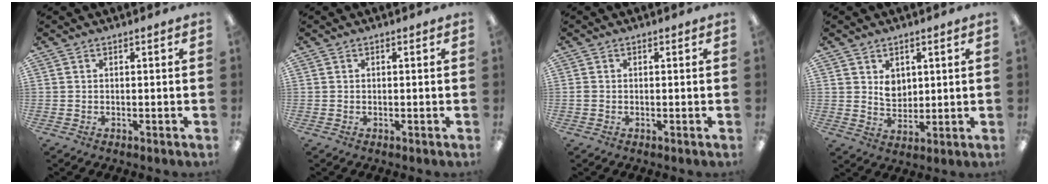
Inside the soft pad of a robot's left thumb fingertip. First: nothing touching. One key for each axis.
{"total": 0.0}
{"total": 0.7, "fx": -0.2, "fy": 0.6, "fz": 0.3, "tx": -0.006, "ty": 0.004, "tz": -0.005}
{"total": 4.8, "fx": 2.8, "fy": 3.6, "fz": 1.3, "tx": -0.015, "ty": -0.010, "tz": 0.049}